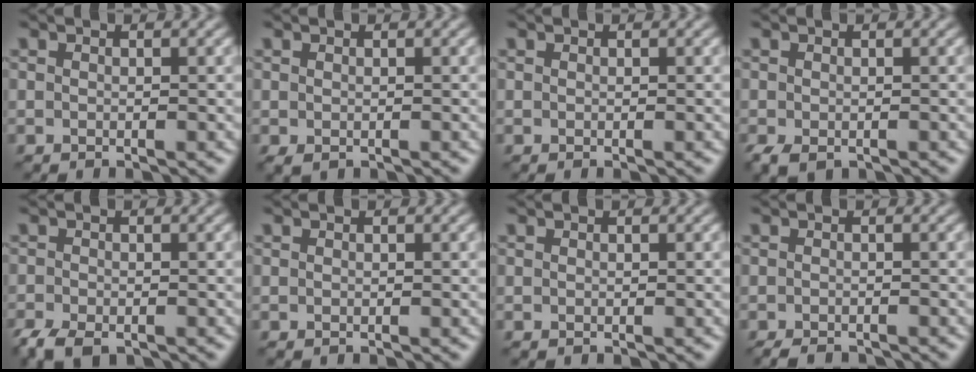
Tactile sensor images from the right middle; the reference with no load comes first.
{"total": 0.8, "force": [-0.4, 0.5, 0.5], "torque": [-0.013, -0.007, -0.005]}
{"total": 0.0}
{"total": 2.4, "force": [-1.5, 1.3, 1.4], "torque": [-0.029, -0.012, -0.024]}
{"total": 3.9, "force": [-2.9, 1.7, 2.0], "torque": [-0.035, -0.012, -0.057]}
{"total": 0.0}
{"total": 0.0}
{"total": 2.2, "force": [-2.0, 0.5, 0.7], "torque": [-0.009, -0.005, -0.033]}